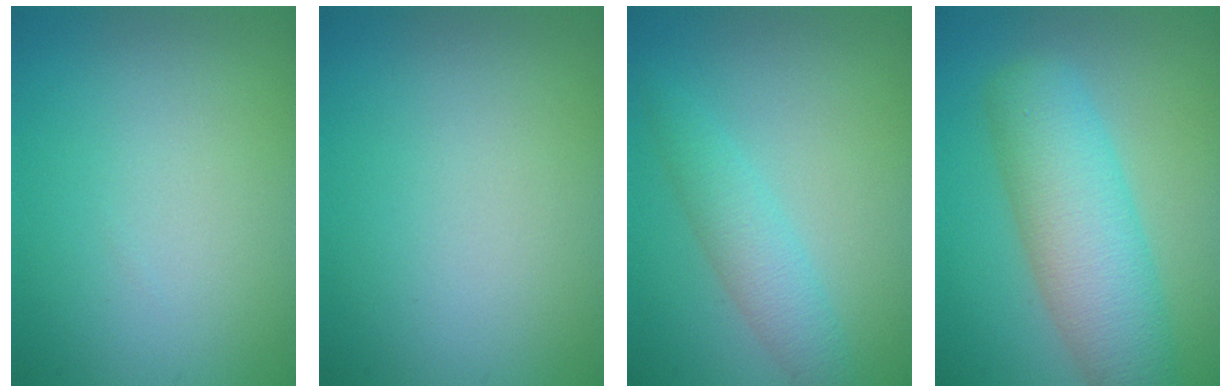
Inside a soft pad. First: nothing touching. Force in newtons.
{"total": 0.0}
{"total": 2.9, "press": 2.9, "slide": 0.1}
{"total": 7.2, "press": 7.2, "slide": 0.4}